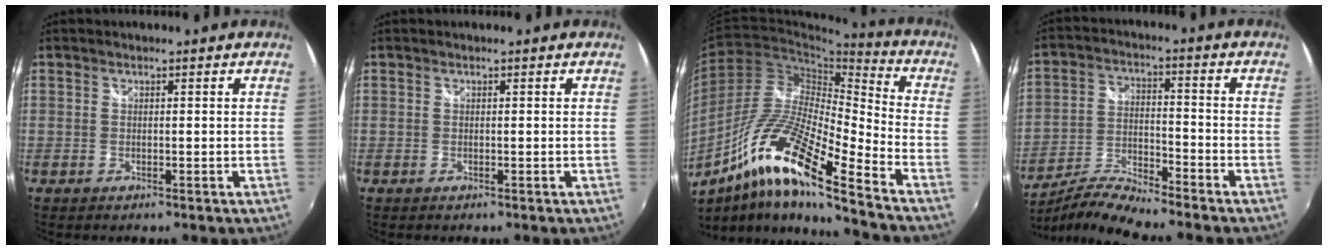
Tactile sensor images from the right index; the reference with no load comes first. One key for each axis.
{"total": 0.0}
{"total": 18.2, "fx": -10.7, "fy": 2.2, "fz": 14.5, "tx": -0.266, "ty": -0.008, "tz": -0.218}
{"total": 10.0, "fx": -9.4, "fy": -0.2, "fz": 3.4, "tx": -0.072, "ty": -0.001, "tz": -0.185}